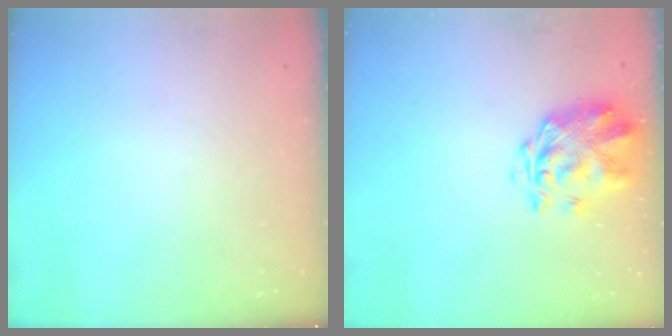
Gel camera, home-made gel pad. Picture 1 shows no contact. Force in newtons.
{"total": 3.2, "press": 2.8, "slide": 1.5}